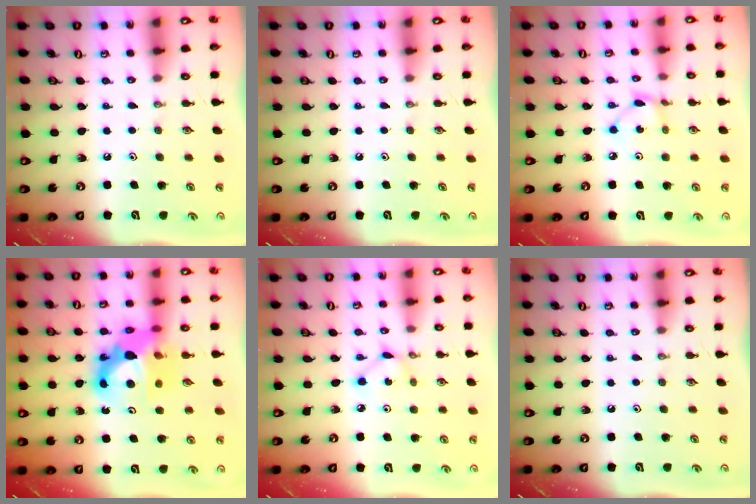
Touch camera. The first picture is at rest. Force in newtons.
{"total": 0.0}
{"total": 2.8, "press": 2.8, "slide": 0.1}
{"total": 14.3, "press": 14.3, "slide": 1.2}
{"total": 2.4, "press": 2.4, "slide": 0.1}
{"total": 0.0}